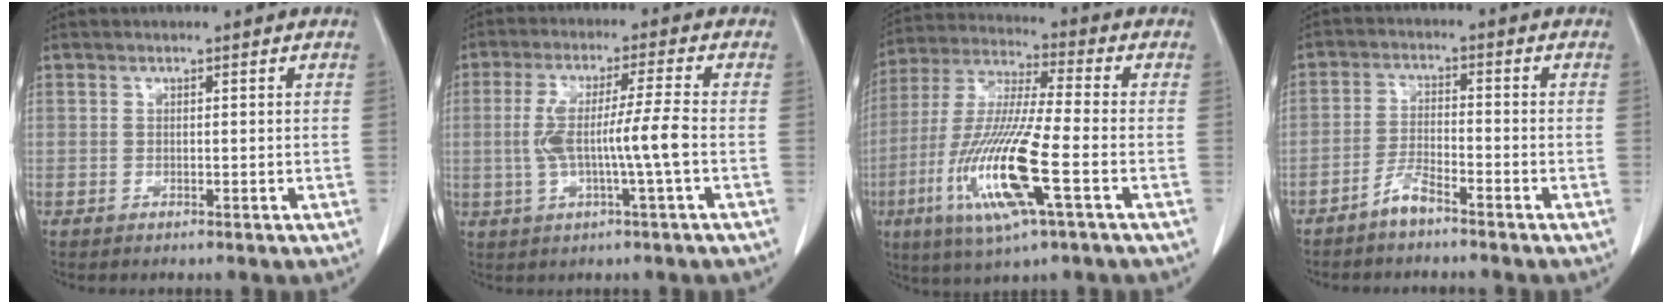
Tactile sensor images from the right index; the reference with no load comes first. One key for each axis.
{"total": 8.2, "fx": -1.2, "fy": -0.5, "fz": 8.1, "tx": -0.162, "ty": 0.011, "tz": -0.021}
{"total": 16.3, "fx": -5.4, "fy": 1.0, "fz": 15.3, "tx": -0.323, "ty": -0.021, "tz": -0.103}
{"total": 3.7, "fx": -3.1, "fy": 0.4, "fz": 1.9, "tx": -0.042, "ty": -0.001, "tz": -0.062}